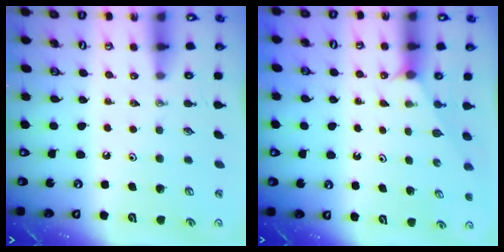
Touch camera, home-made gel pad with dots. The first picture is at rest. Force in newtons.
{"total": 1.0, "press": 1.0, "slide": 0.3}